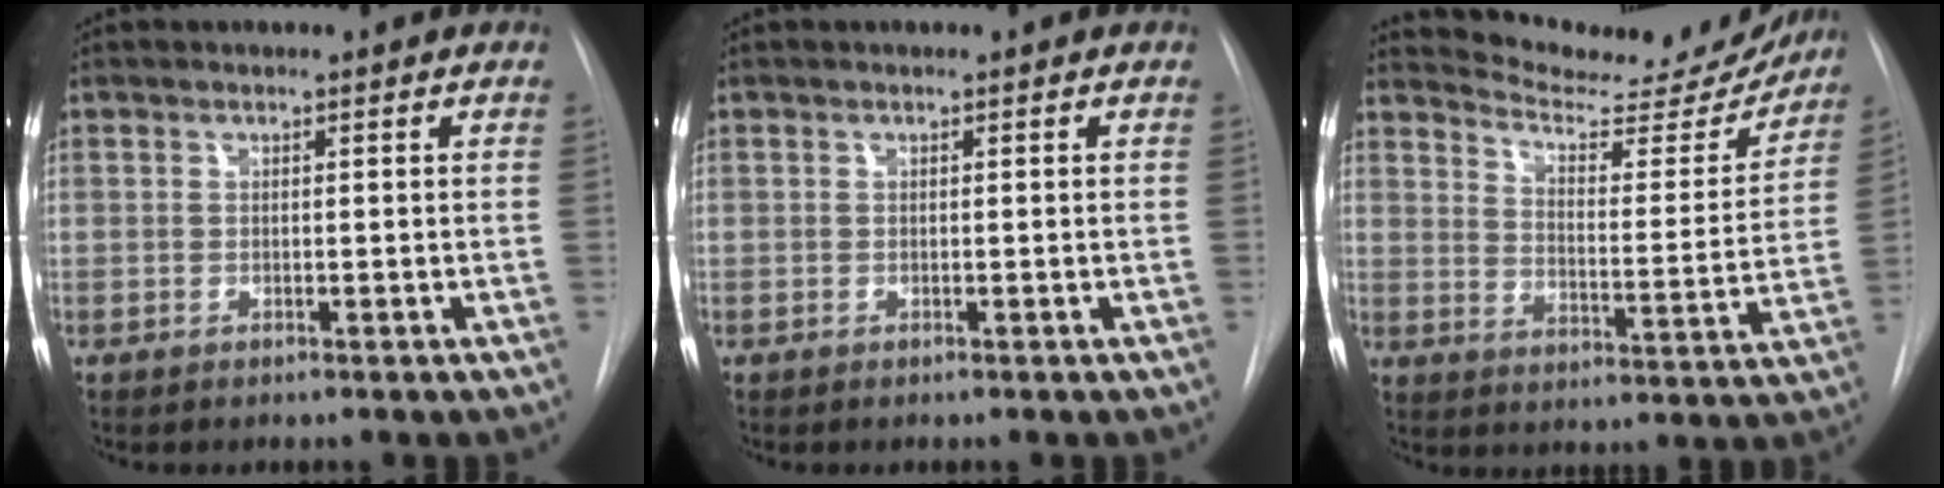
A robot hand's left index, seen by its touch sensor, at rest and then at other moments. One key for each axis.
{"total": 0.0}
{"total": 17.4, "fx": 16.7, "fy": 2.9, "fz": 4.0, "tx": -0.052, "ty": -0.049, "tz": 0.218}